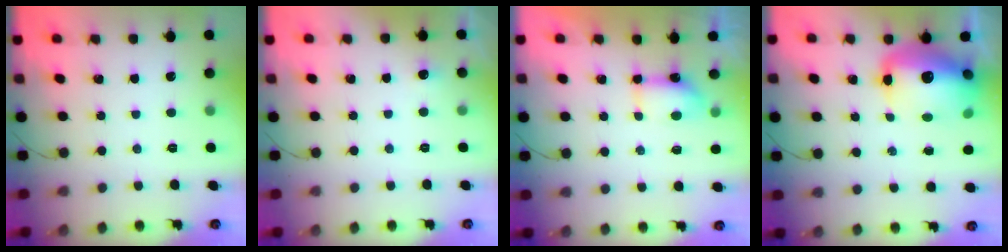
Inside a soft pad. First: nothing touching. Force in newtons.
{"total": 11.0, "press": 3.4, "slide": 10.5}
{"total": 4.7, "press": 4.7, "slide": 0.8}
{"total": 18.0, "press": 17.5, "slide": 4.1}